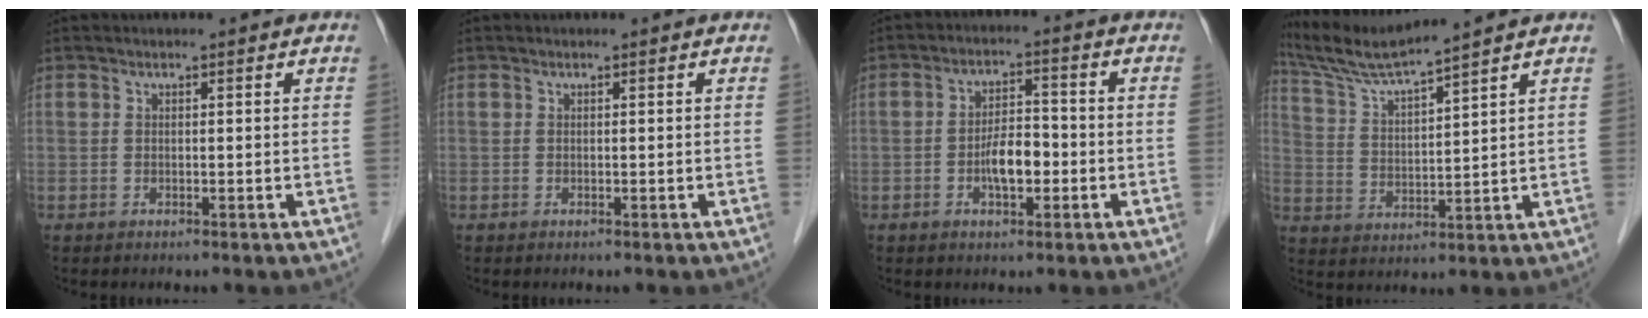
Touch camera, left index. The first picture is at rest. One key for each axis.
{"total": 0.0}
{"total": 5.3, "fx": -1.8, "fy": 2.2, "fz": 4.5, "tx": -0.086, "ty": 0.006, "tz": -0.031}
{"total": 8.8, "fx": 8.0, "fy": -1.8, "fz": 3.3, "tx": -0.077, "ty": 0.003, "tz": 0.161}